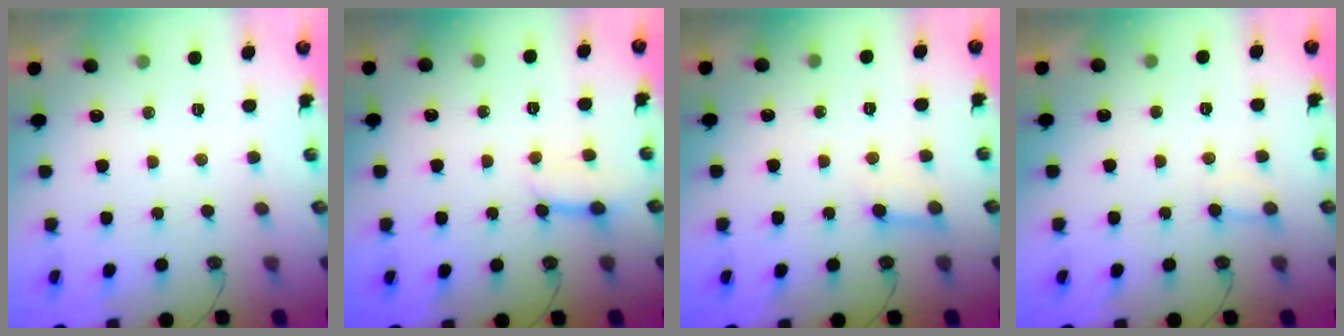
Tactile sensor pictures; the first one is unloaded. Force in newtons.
{"total": 2.9, "press": 2.9, "slide": 0.2}
{"total": 5.7, "press": 5.7, "slide": 0.2}
{"total": 4.7, "press": 4.6, "slide": 0.4}